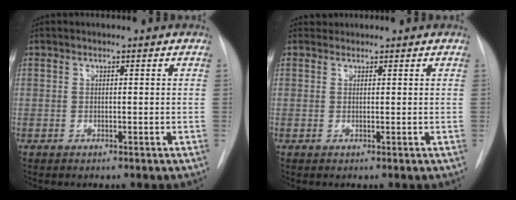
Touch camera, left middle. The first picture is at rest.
{"total": 0.8, "force": [0.7, 0.3, -0.3], "torque": [-0.001, 0.008, 0.012]}